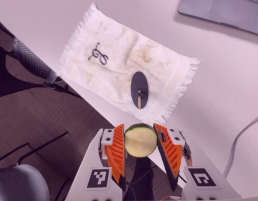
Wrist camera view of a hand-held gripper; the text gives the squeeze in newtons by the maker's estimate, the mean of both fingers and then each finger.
{"total": 9.3, "left": 9.3, "right": 9.3}